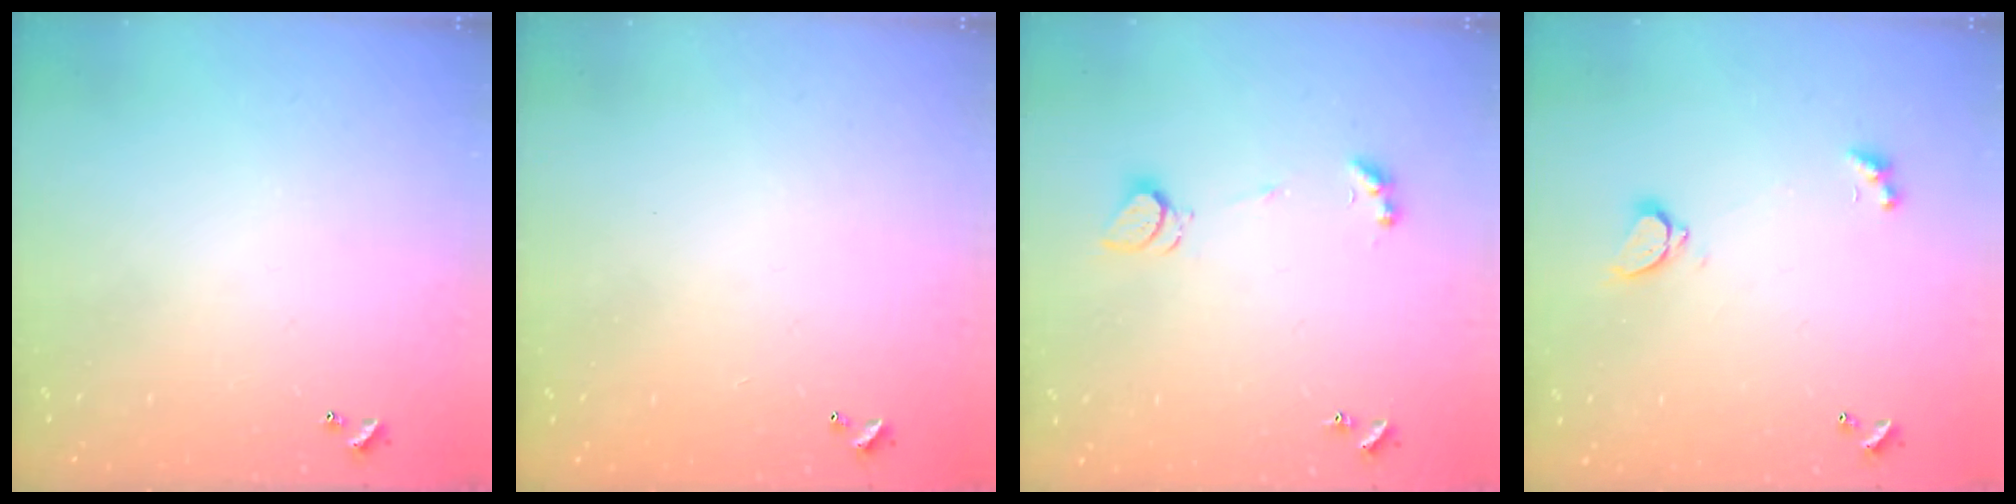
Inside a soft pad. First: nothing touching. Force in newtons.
{"total": 2.8, "press": 2.8, "slide": 0.1}
{"total": 2.6, "press": 2.5, "slide": 0.6}
{"total": 2.1, "press": 1.9, "slide": 0.9}